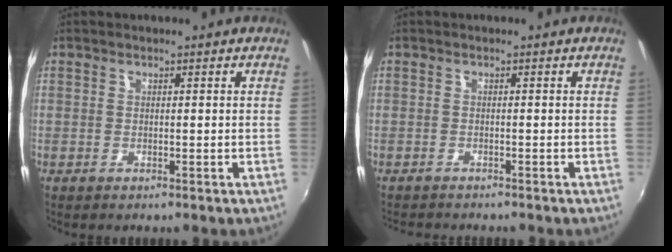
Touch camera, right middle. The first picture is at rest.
{"total": 2.8, "force": [-2.7, 0.5, 0.6], "torque": [-0.023, -0.017, -0.046]}